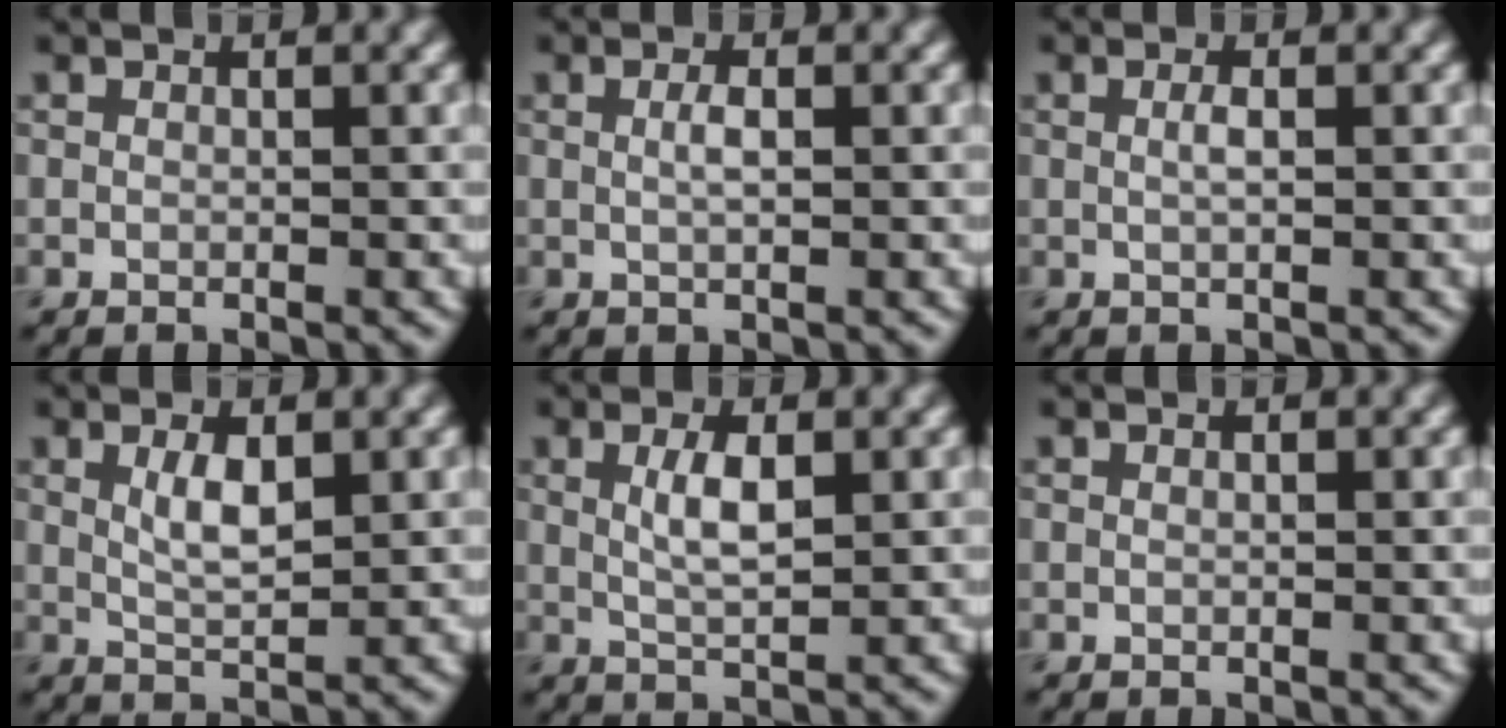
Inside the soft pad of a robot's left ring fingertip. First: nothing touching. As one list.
[{"total": 1.4, "force": [0.2, 0.3, 1.3], "torque": [-0.026, 0.003, 0.004]}, {"total": 1.1, "force": [0.2, 0.2, 1.0], "torque": [-0.021, 0.003, 0.003]}, {"total": 2.6, "force": [0.8, 0.9, 2.3], "torque": [-0.046, -0.001, 0.018]}, {"total": 2.9, "force": [0.6, 0.9, 2.6], "torque": [-0.054, 0.001, 0.014]}, {"total": 0.0}]